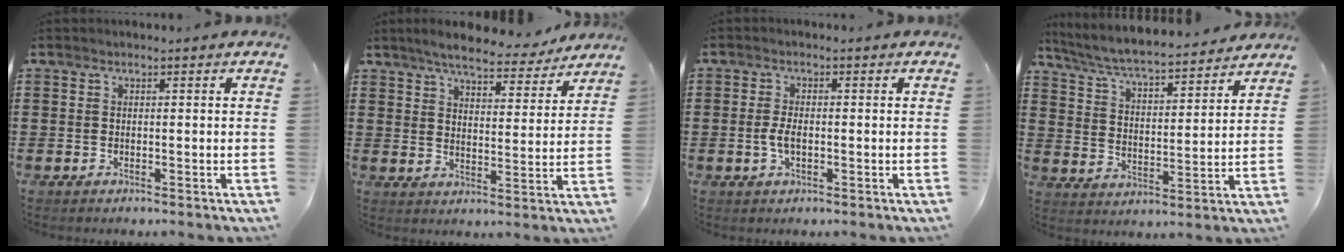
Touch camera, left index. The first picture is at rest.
{"total": 6.5, "force": [6.0, 0.7, 2.3], "torque": [-0.060, -0.028, 0.104]}
{"total": 2.9, "force": [-0.5, 1.2, 2.6], "torque": [-0.064, -0.004, -0.013]}
{"total": 5.8, "force": [5.5, 0.1, 1.9], "torque": [-0.061, -0.038, 0.090]}